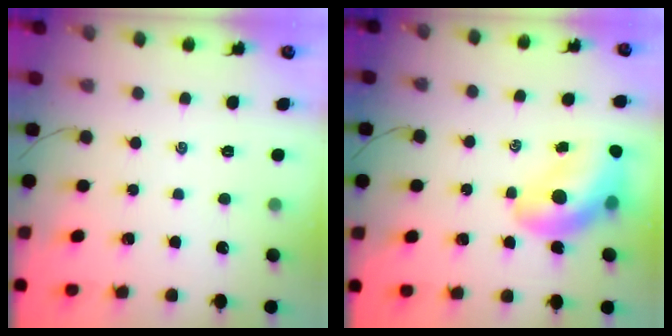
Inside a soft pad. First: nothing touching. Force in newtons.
{"total": 13.1, "press": 12.7, "slide": 3.5}